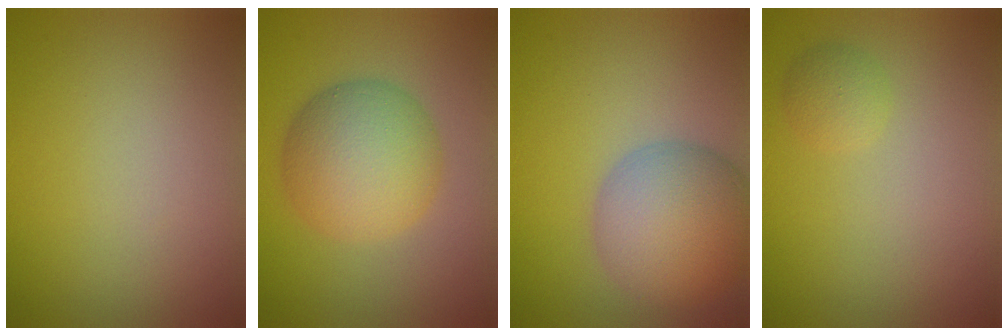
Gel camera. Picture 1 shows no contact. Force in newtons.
{"total": 6.8, "press": 6.7, "slide": 0.1}
{"total": 7.3, "press": 7.3, "slide": 0.4}
{"total": 1.3, "press": 1.3, "slide": 0.1}